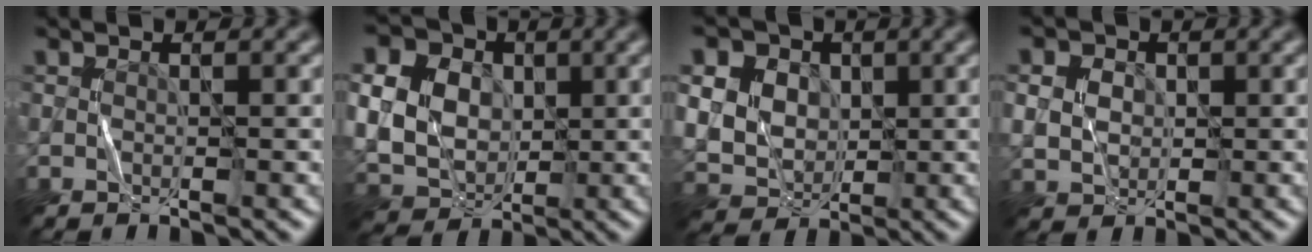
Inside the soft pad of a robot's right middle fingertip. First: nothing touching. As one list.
[{"total": 15.3, "force": [3.0, 13.2, 7.2], "torque": [-0.177, 0.034, 0.038]}, {"total": 14.0, "force": [4.5, 11.5, 6.6], "torque": [-0.150, 0.036, 0.066]}, {"total": 7.5, "force": [2.7, 6.0, 3.6], "torque": [-0.079, 0.032, 0.027]}]